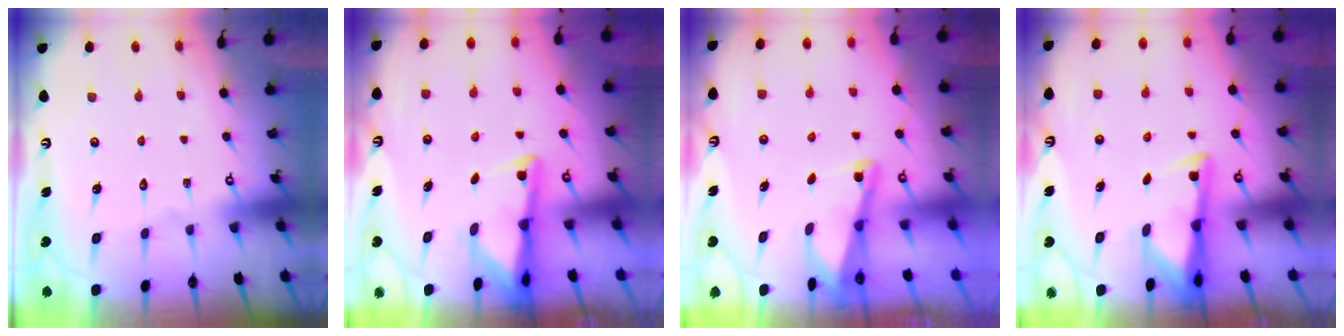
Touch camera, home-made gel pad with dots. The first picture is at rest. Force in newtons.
{"total": 3.0, "press": 2.9, "slide": 0.6}
{"total": 2.2, "press": 2.1, "slide": 0.3}
{"total": 2.8, "press": 2.8, "slide": 0.5}